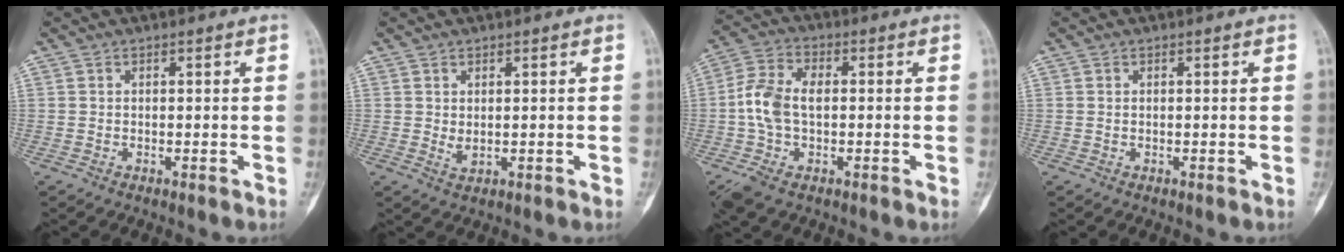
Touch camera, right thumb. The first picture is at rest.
{"total": 1.6, "force": [0.2, 0.8, 1.4], "torque": [-0.025, -0.006, 0.010]}
{"total": 11.3, "force": [-1.1, 6.4, 9.3], "torque": [-0.196, 0.016, -0.023]}
{"total": 0.0}